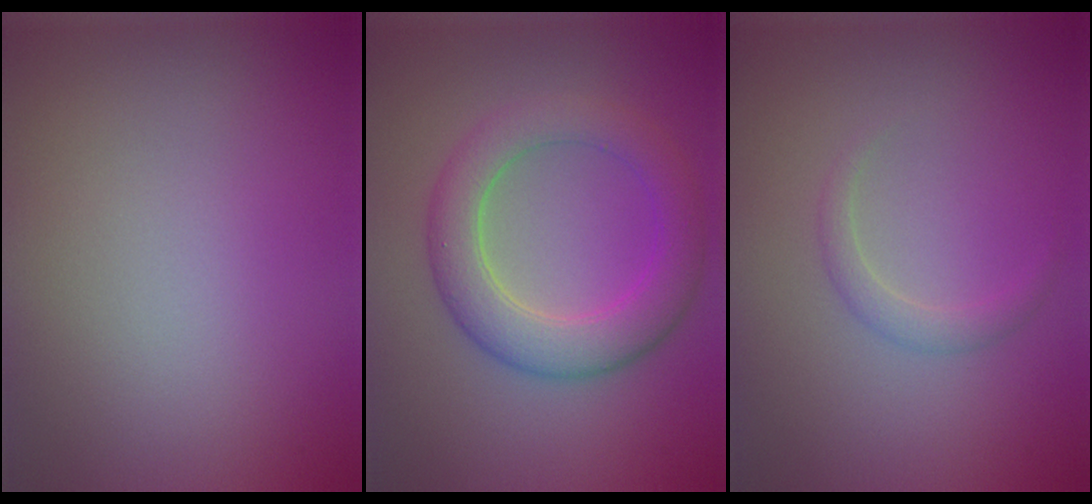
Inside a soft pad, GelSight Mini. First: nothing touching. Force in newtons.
{"total": 5.4, "press": 5.4, "slide": 0.1}
{"total": 1.3, "press": 1.2, "slide": 0.1}